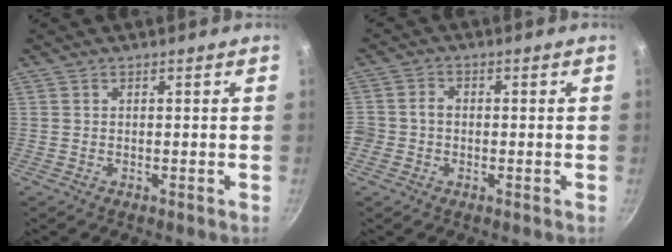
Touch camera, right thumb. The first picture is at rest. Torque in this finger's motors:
{"motor_torque": [0.05, 0.10, 0.52, 0.02, 0.01]}